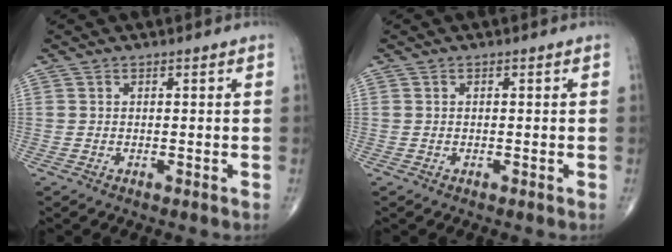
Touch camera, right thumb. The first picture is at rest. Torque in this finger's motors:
{"motor_torque": [-0.25, 0.01, -0.16, -0.13, -0.01]}